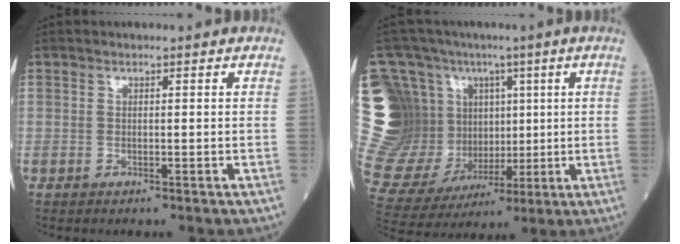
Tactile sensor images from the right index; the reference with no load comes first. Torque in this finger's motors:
{"motor_torque": [0.62, 0.56, -0.03, -0.07]}